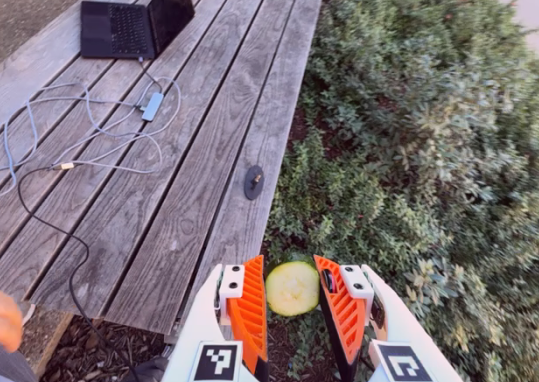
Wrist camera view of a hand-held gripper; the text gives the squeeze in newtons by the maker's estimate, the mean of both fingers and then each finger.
{"total": 9.2, "left": 9.1, "right": 9.2}